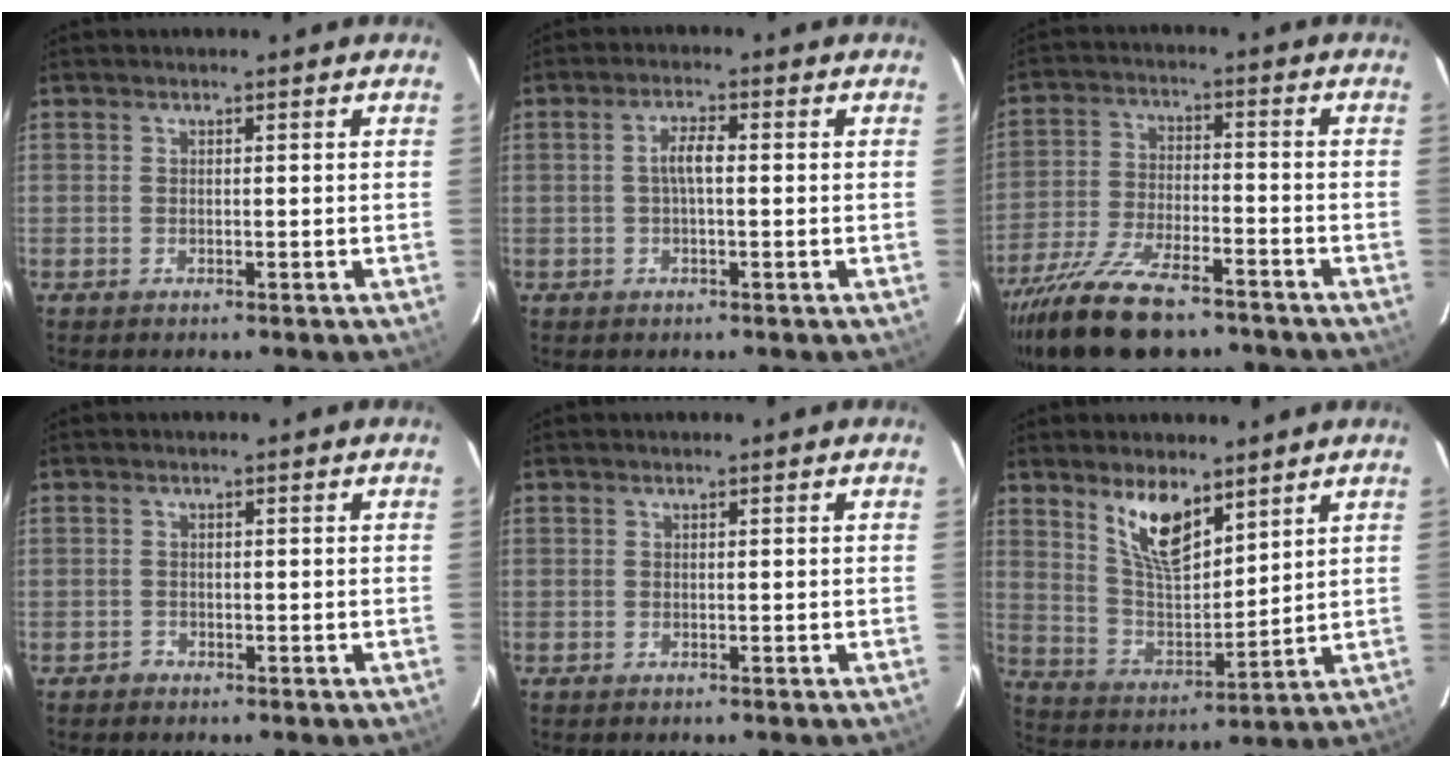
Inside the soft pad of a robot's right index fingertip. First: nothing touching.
{"total": 3.3, "force": [0.0, 0.9, 3.2], "torque": [-0.062, 0.007, 0.000]}
{"total": 17.7, "force": [-13.7, 5.8, 9.5], "torque": [-0.199, -0.034, -0.236]}
{"total": 1.0, "force": [-0.7, 0.7, -0.2], "torque": [0.003, 0.006, -0.013]}
{"total": 0.0}
{"total": 10.9, "force": [7.0, 4.2, 7.2], "torque": [-0.130, -0.001, 0.143]}